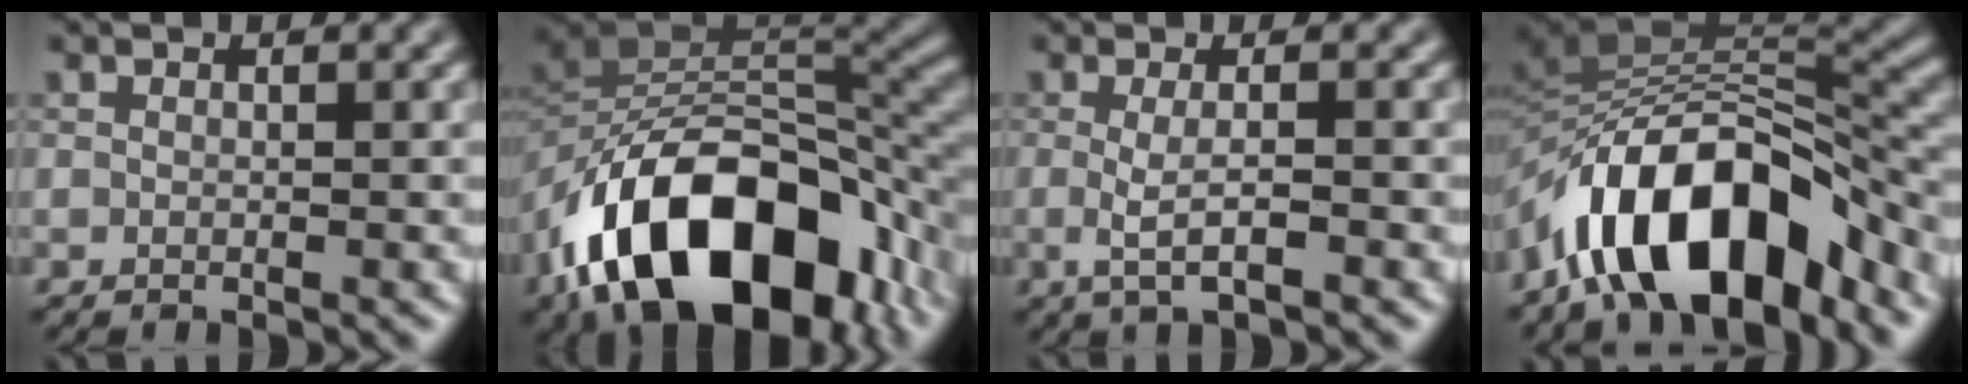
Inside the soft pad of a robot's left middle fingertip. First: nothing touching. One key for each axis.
{"total": 16.1, "fx": -8.3, "fy": 8.3, "fz": 11.0, "tx": -0.177, "ty": 0.005, "tz": -0.143}
{"total": 2.4, "fx": -0.4, "fy": 0.6, "fz": 2.3, "tx": -0.043, "ty": -0.009, "tz": -0.008}
{"total": 12.0, "fx": -6.9, "fy": 4.8, "fz": 8.6, "tx": -0.125, "ty": 0.013, "tz": -0.127}